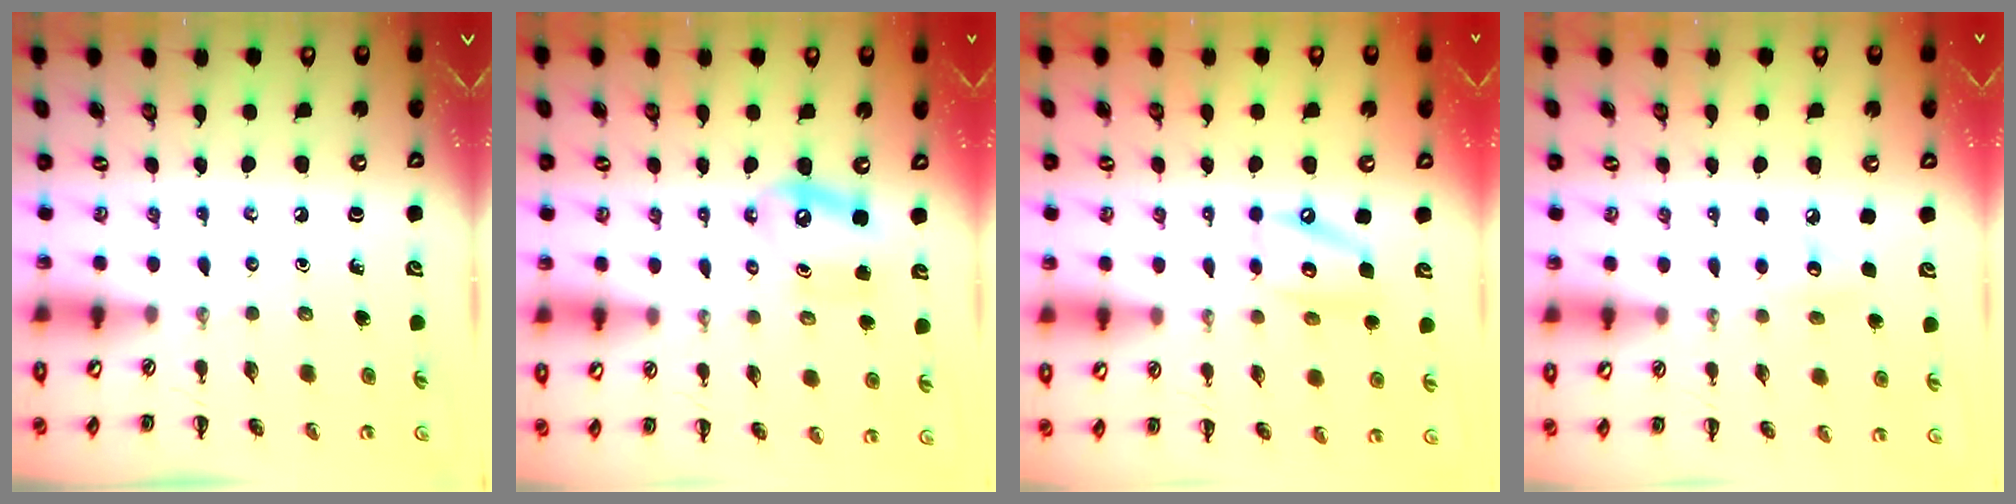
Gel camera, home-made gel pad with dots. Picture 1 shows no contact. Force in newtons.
{"total": 8.0, "press": 7.8, "slide": 1.8}
{"total": 11.0, "press": 10.8, "slide": 2.4}
{"total": 5.5, "press": 5.4, "slide": 1.4}